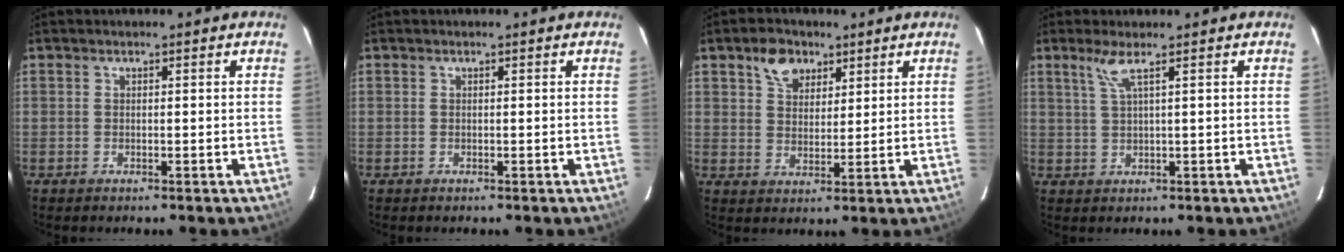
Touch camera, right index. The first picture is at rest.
{"total": 0.0}
{"total": 6.1, "force": [3.6, 4.1, 2.8], "torque": [-0.041, 0.014, 0.066]}
{"total": 2.9, "force": [1.6, -0.6, 2.4], "torque": [-0.048, -0.002, 0.037]}